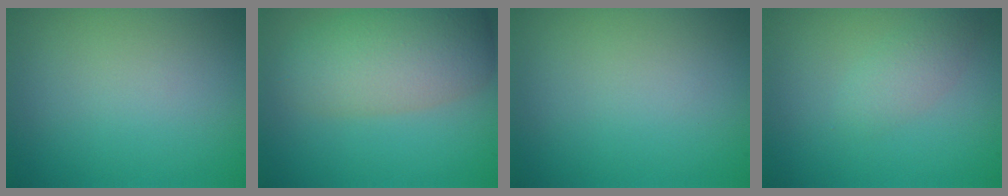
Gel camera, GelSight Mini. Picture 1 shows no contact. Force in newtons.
{"total": 5.7, "press": 5.6, "slide": 0.3}
{"total": 0.0}
{"total": 1.7, "press": 1.7, "slide": 0.0}